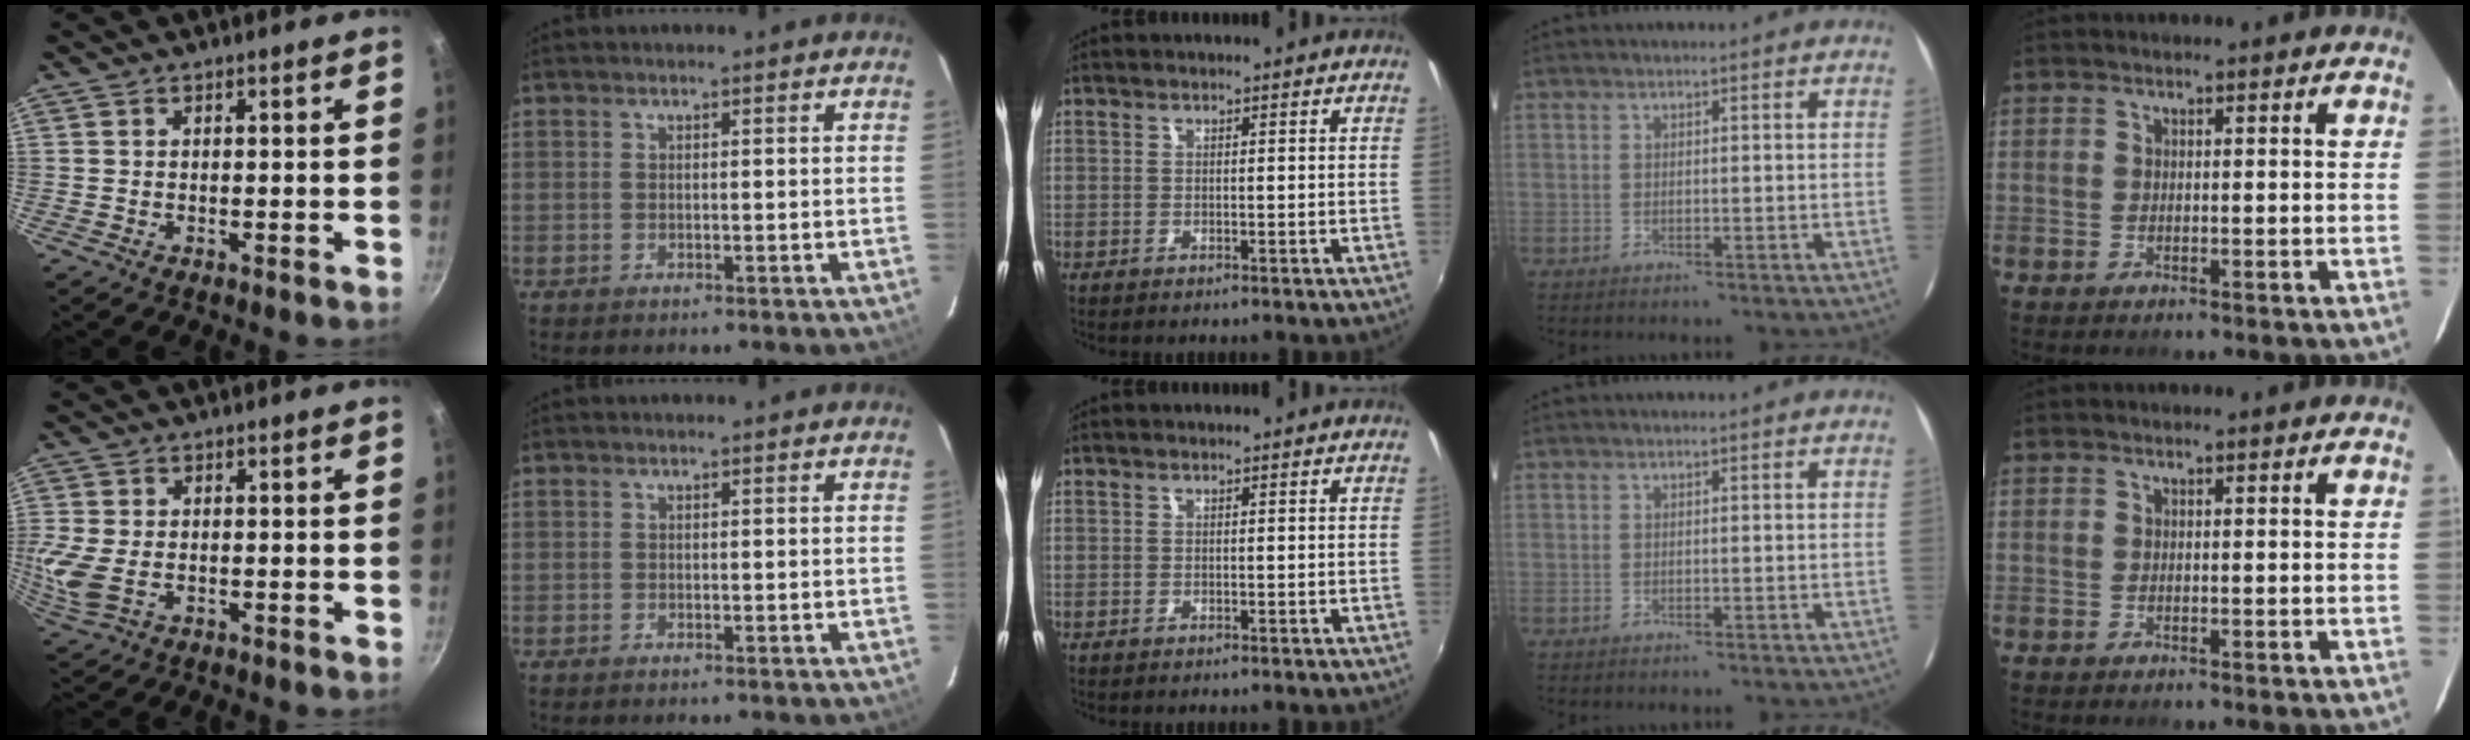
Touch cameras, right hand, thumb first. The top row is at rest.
{"thumb": {"total": 6.9, "force": [-1.1, 4.4, 5.2], "torque": [-0.118, -0.010, -0.020]}}